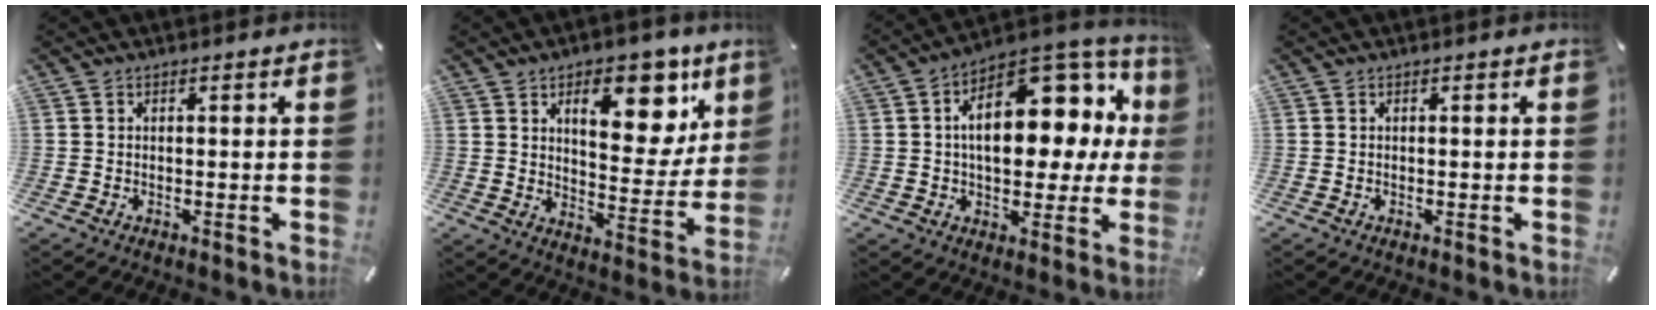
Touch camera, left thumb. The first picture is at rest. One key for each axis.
{"total": 14.9, "fx": 7.6, "fy": 8.4, "fz": 9.6, "tx": -0.115, "ty": -0.042, "tz": 0.125}
{"total": 19.4, "fx": 5.5, "fy": 11.2, "fz": 14.9, "tx": -0.201, "ty": -0.040, "tz": 0.090}
{"total": 0.0}